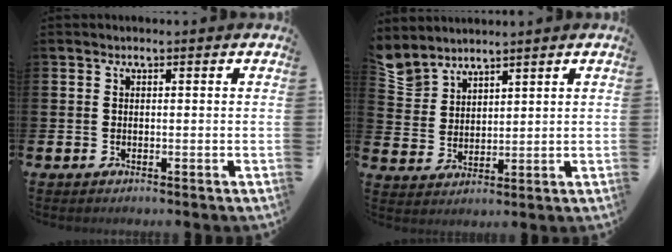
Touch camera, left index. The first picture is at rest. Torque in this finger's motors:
{"motor_torque": [0.57, -1.57, 0.08, 0.02]}